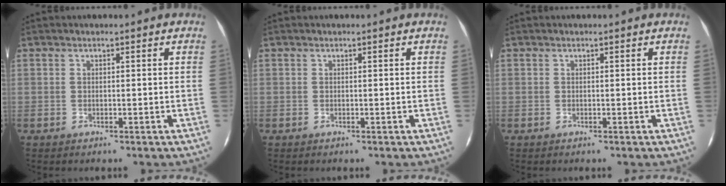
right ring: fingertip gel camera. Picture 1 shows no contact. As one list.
[{"total": 0.0}, {"total": 0.0}]